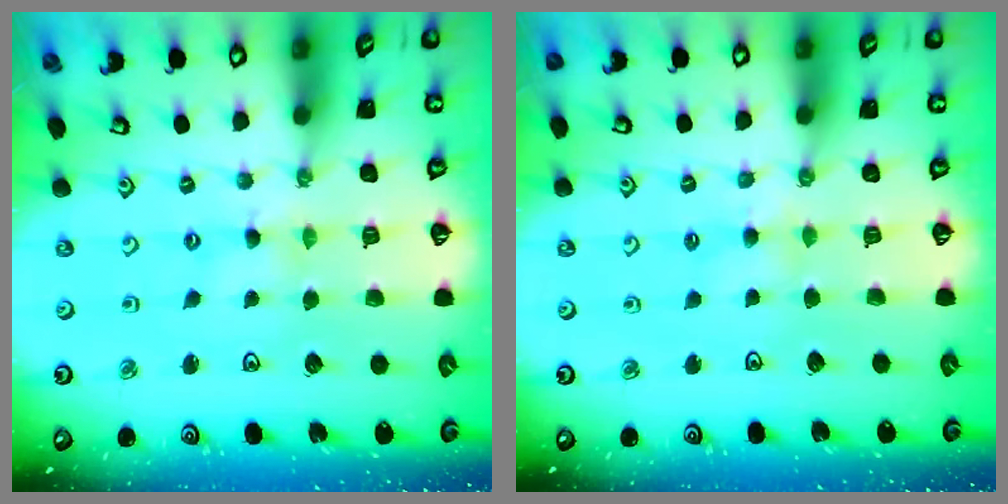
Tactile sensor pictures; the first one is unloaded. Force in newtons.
{"total": 3.7, "press": 3.6, "slide": 0.7}